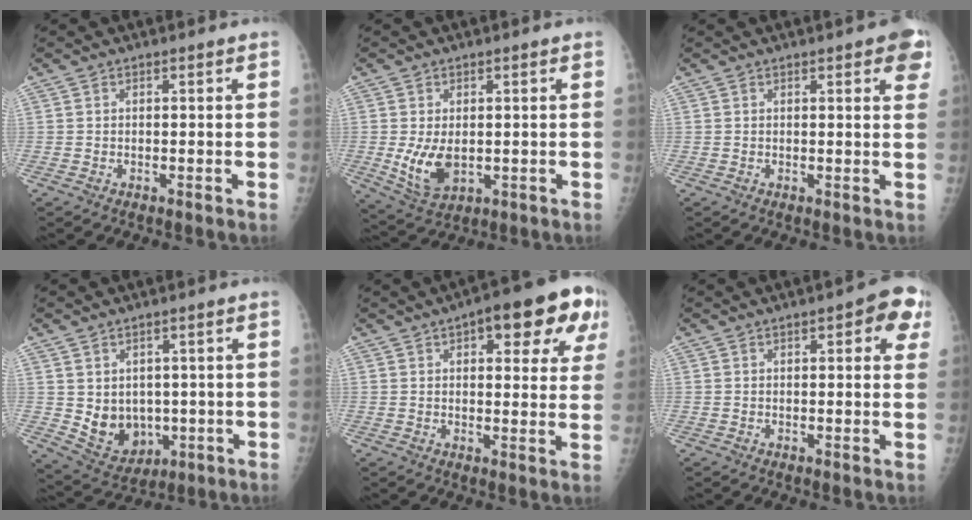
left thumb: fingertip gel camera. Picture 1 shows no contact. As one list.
[{"total": 7.1, "force": [-0.5, 4.4, 5.5], "torque": [-0.098, -0.014, 0.005]}, {"total": 5.5, "force": [2.7, 1.5, 4.6], "torque": [-0.037, -0.004, 0.025]}, {"total": 8.5, "force": [-0.3, 7.0, 4.8], "torque": [-0.048, -0.010, 0.024]}, {"total": 15.7, "force": [6.9, 6.1, 12.7], "torque": [-0.123, -0.001, 0.078]}, {"total": 7.2, "force": [3.0, 2.6, 6.0], "torque": [-0.045, -0.001, 0.026]}]